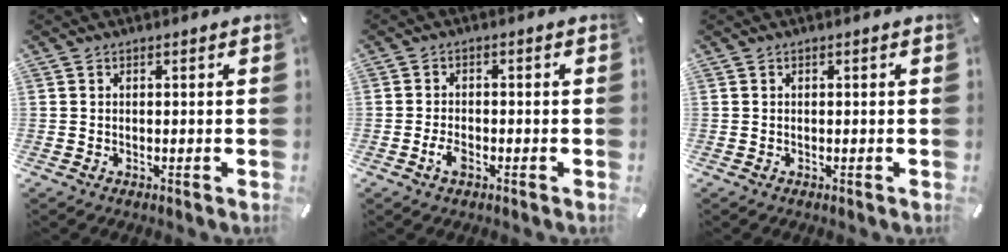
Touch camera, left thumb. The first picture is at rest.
{"total": 2.8, "force": [-1.6, 1.5, 1.8], "torque": [-0.043, 0.002, -0.032]}
{"total": 0.0}